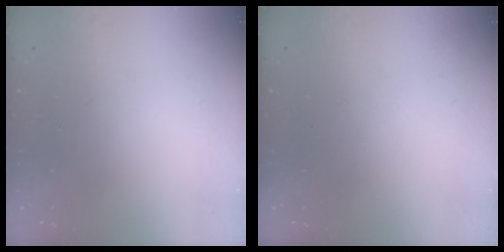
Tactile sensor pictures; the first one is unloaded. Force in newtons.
{"total": 0.0}